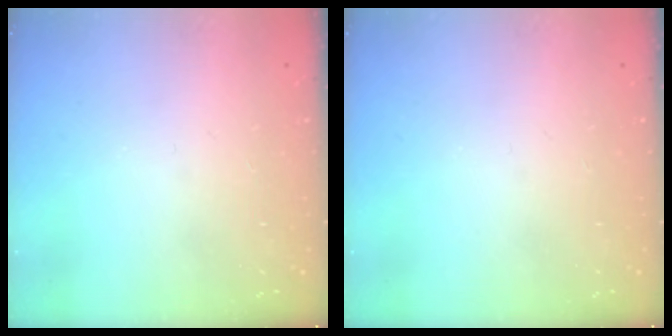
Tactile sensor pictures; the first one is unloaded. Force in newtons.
{"total": 0.0}